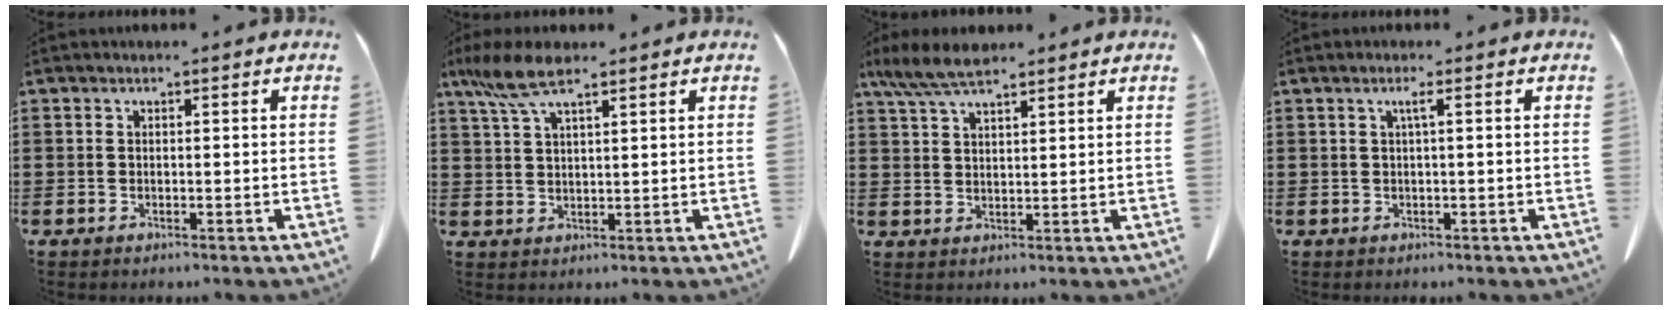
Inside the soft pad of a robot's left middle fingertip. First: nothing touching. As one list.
[{"total": 6.5, "force": [4.3, 1.5, 4.6], "torque": [-0.108, -0.003, 0.076]}, {"total": 6.2, "force": [4.7, 1.5, 3.6], "torque": [-0.082, -0.005, 0.089]}, {"total": 1.4, "force": [0.4, -0.1, 1.4], "torque": [-0.026, 0.001, 0.006]}]